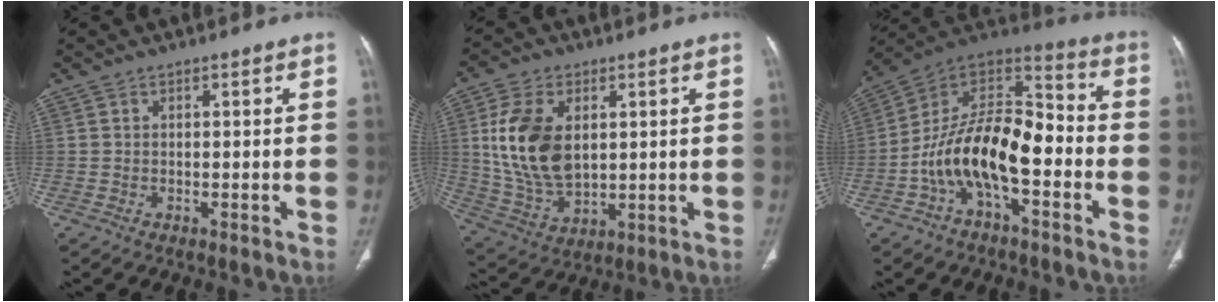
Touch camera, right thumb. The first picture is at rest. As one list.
[{"total": 15.5, "force": [3.0, 9.6, 11.8], "torque": [-0.222, -0.012, 0.069]}, {"total": 17.7, "force": [-5.2, 8.8, 14.5], "torque": [-0.239, 0.069, -0.092]}]